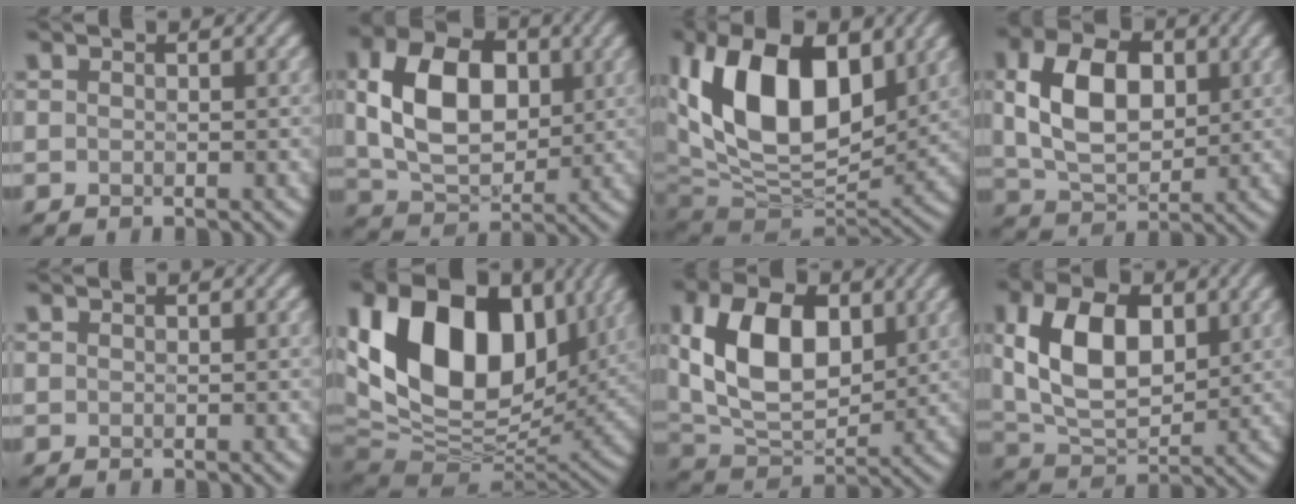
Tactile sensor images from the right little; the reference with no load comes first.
{"total": 9.4, "force": [1.1, 6.3, 7.0], "torque": [-0.142, 0.005, 0.016]}
{"total": 14.9, "force": [3.7, 8.9, 11.3], "torque": [-0.204, 0.007, 0.062]}
{"total": 8.2, "force": [1.0, 5.2, 6.3], "torque": [-0.129, 0.007, 0.017]}
{"total": 0.0}
{"total": 17.7, "force": [4.3, 11.8, 12.5], "torque": [-0.241, 0.015, 0.068]}
{"total": 10.8, "force": [2.1, 6.7, 8.2], "torque": [-0.167, 0.006, 0.032]}
{"total": 9.5, "force": [1.7, 5.7, 7.4], "torque": [-0.156, 0.006, 0.027]}